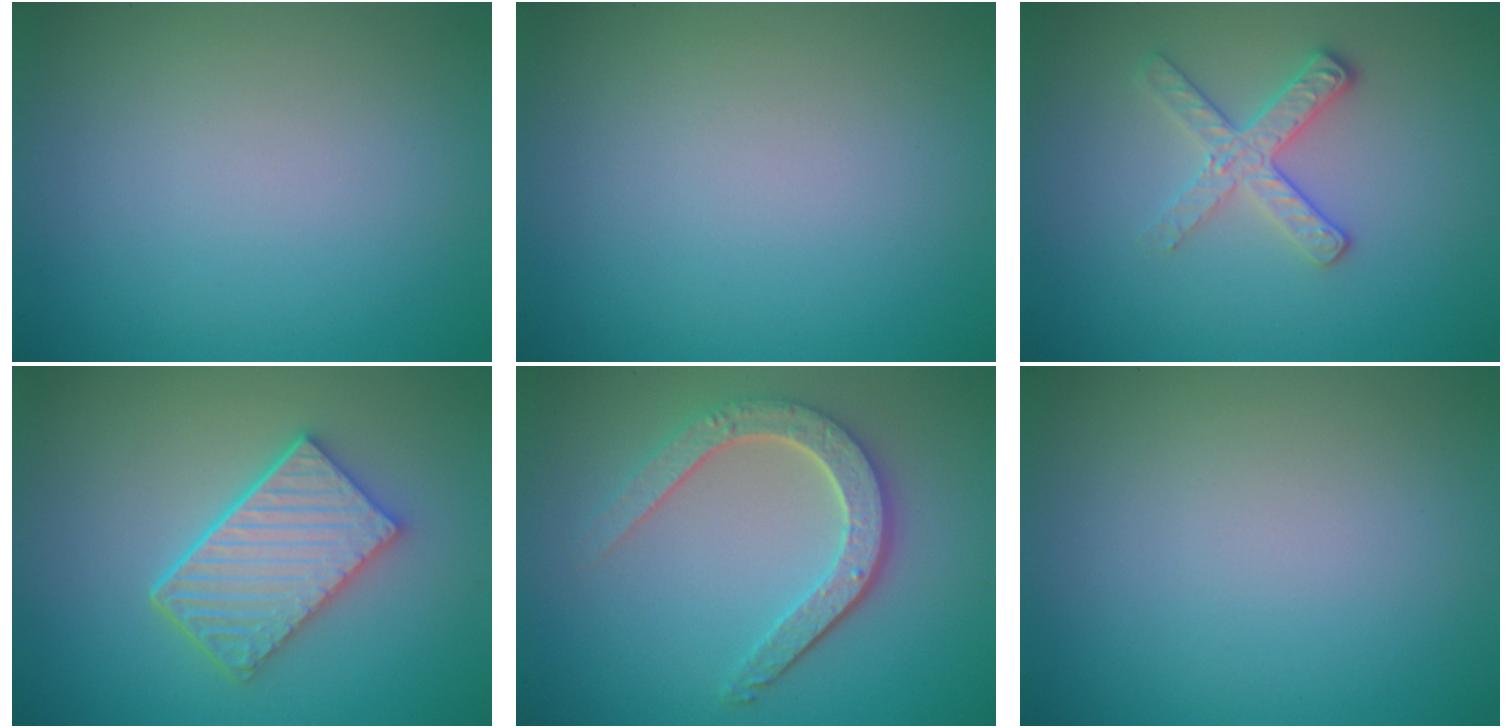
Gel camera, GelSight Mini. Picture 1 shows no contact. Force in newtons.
{"total": 0.0}
{"total": 2.7, "press": 2.5, "slide": 1.1}
{"total": 5.3, "press": 4.3, "slide": 3.2}
{"total": 4.8, "press": 3.7, "slide": 3.1}
{"total": 0.0}